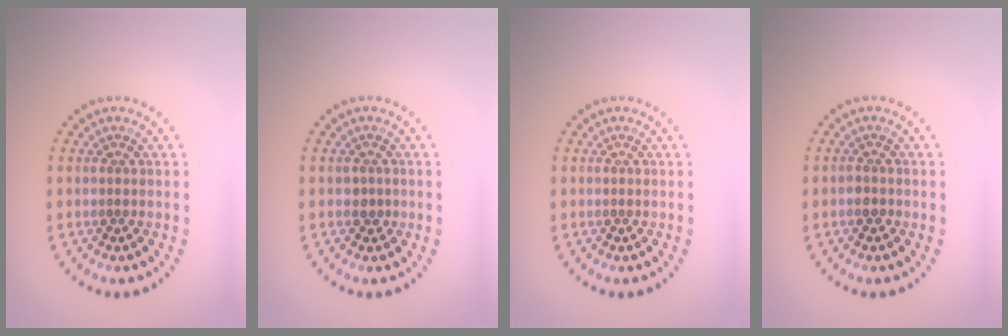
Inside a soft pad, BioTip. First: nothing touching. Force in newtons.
{"total": 0.9, "press": 0.8, "slide": 0.4}
{"total": 0.0}
{"total": 1.0, "press": 0.8, "slide": 0.5}